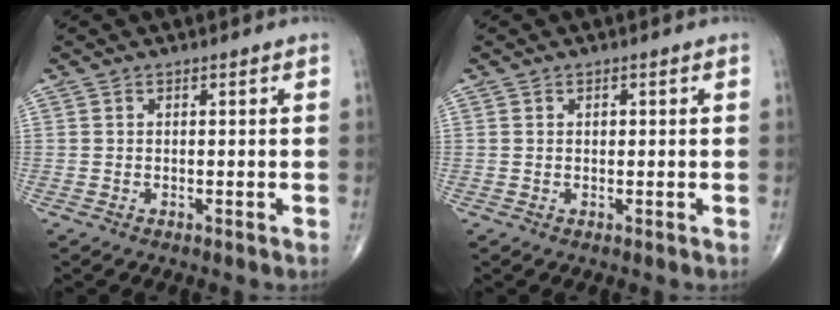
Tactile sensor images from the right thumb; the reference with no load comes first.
{"total": 0.8, "force": [0.2, 0.6, 0.5], "torque": [-0.006, 0.001, 0.003]}